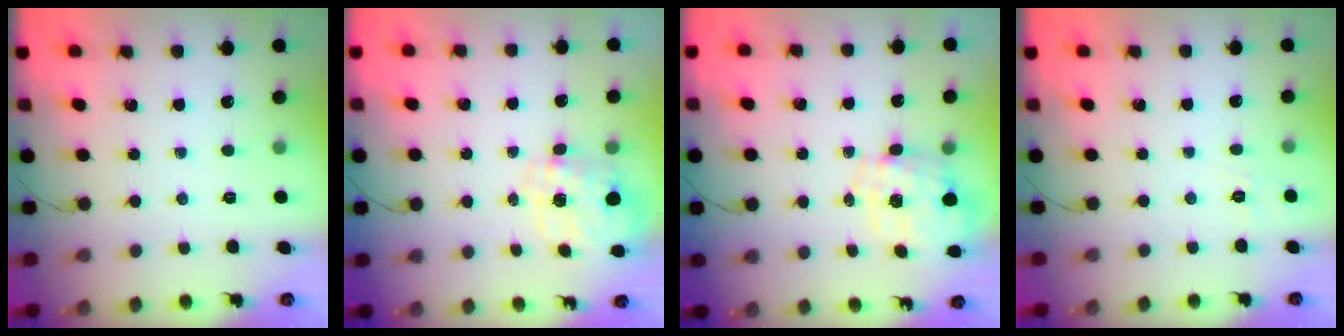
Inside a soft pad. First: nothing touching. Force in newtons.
{"total": 8.3, "press": 8.3, "slide": 1.0}
{"total": 1.8, "press": 1.4, "slide": 1.1}
{"total": 7.3, "press": 7.0, "slide": 2.0}